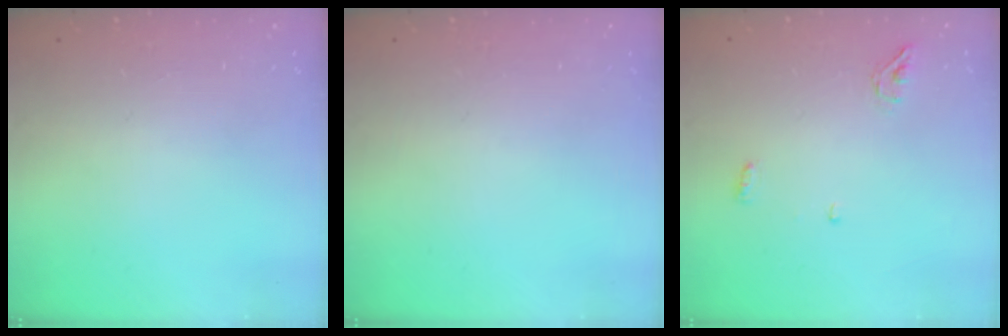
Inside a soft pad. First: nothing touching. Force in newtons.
{"total": 0.0}
{"total": 4.3, "press": 4.0, "slide": 1.4}